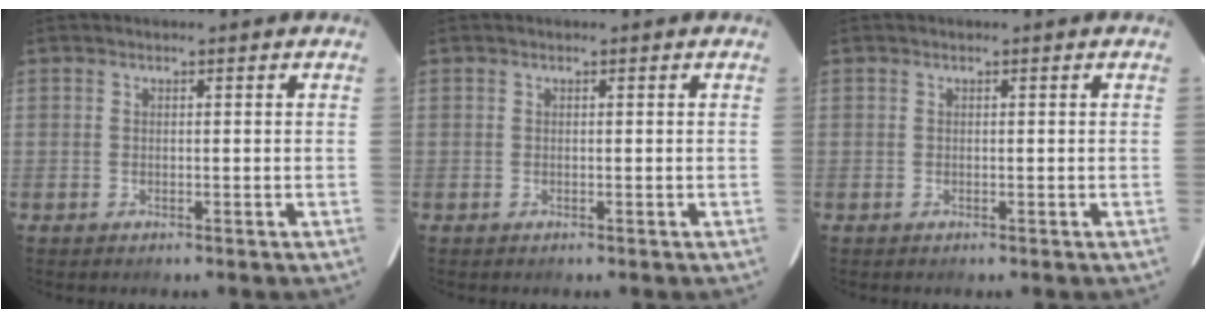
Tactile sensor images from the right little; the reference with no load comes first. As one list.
[{"total": 0.0}, {"total": 0.0}]